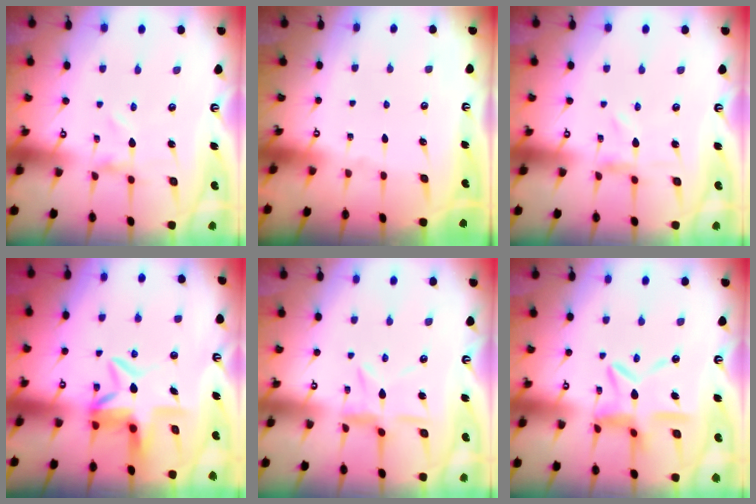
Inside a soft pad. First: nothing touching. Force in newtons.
{"total": 0.0}
{"total": 0.0}
{"total": 6.8, "press": 6.4, "slide": 2.3}
{"total": 7.7, "press": 7.7, "slide": 0.8}
{"total": 12.3, "press": 12.2, "slide": 1.2}